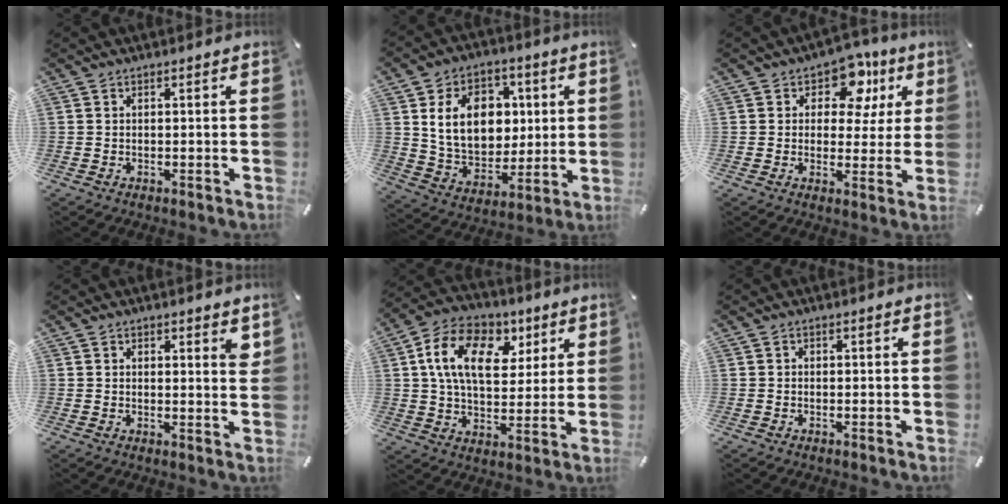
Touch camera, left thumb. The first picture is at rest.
{"total": 15.8, "force": [3.6, 12.5, 9.1], "torque": [-0.163, 0.004, 0.072]}
{"total": 11.6, "force": [5.4, 7.5, 7.0], "torque": [-0.094, -0.023, 0.093]}
{"total": 2.4, "force": [1.5, 1.2, 1.4], "torque": [0.002, -0.010, 0.021]}
{"total": 16.3, "force": [5.7, 10.9, 10.7], "torque": [-0.175, -0.002, 0.106]}
{"total": 0.0}